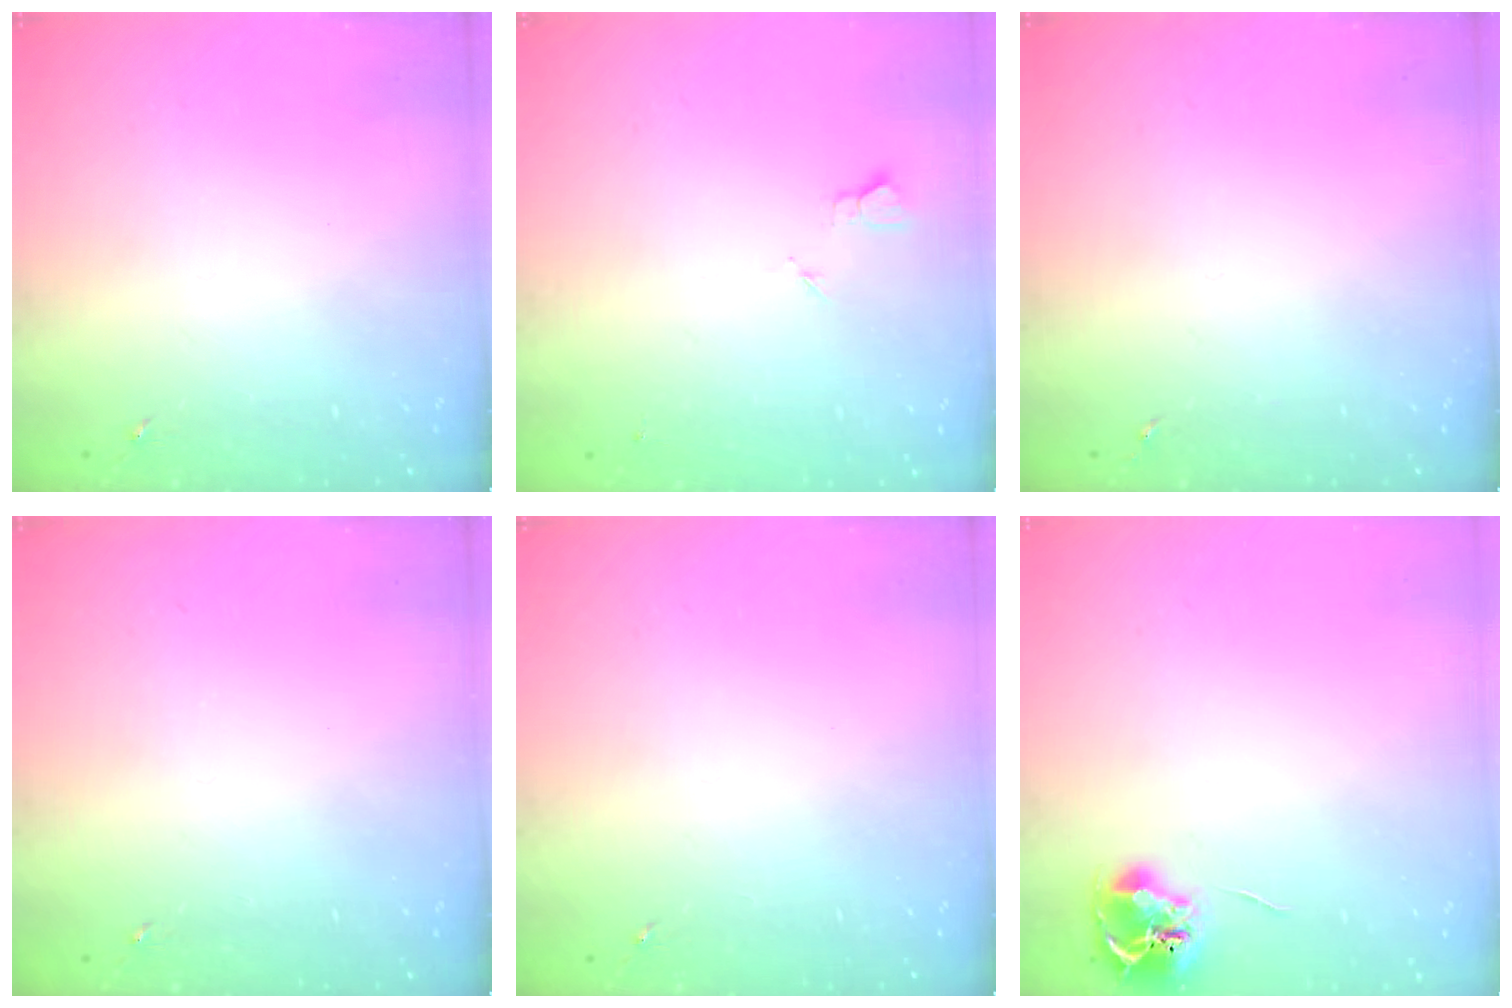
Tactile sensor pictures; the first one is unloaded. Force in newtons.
{"total": 2.7, "press": 2.6, "slide": 0.3}
{"total": 0.0}
{"total": 0.0}
{"total": 0.0}
{"total": 7.6, "press": 7.5, "slide": 0.6}